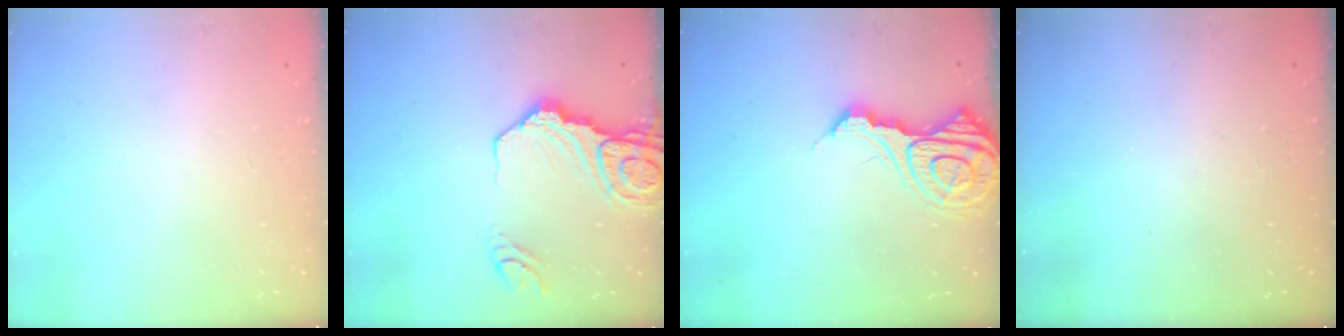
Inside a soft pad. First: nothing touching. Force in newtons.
{"total": 13.6, "press": 13.5, "slide": 1.7}
{"total": 13.8, "press": 13.7, "slide": 1.5}
{"total": 0.0}